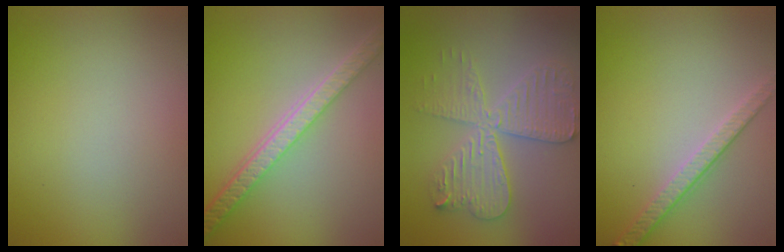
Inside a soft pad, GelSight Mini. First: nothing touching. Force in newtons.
{"total": 5.5, "press": 4.3, "slide": 3.4}
{"total": 5.7, "press": 5.6, "slide": 0.8}
{"total": 2.8, "press": 2.5, "slide": 1.2}